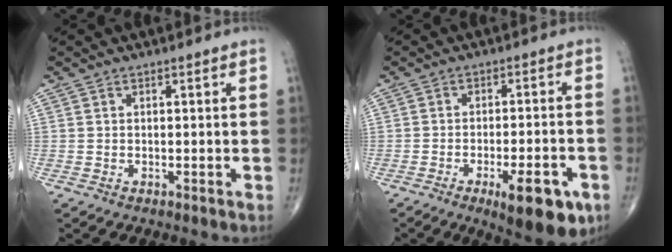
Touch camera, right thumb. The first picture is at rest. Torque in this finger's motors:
{"motor_torque": [1.64, 0.96, 0.14, -0.26, 0.24]}